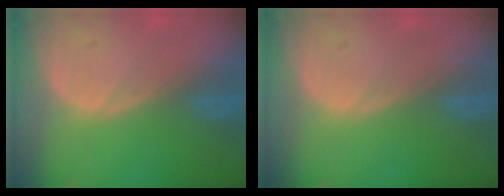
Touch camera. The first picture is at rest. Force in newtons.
{"total": 0.0}